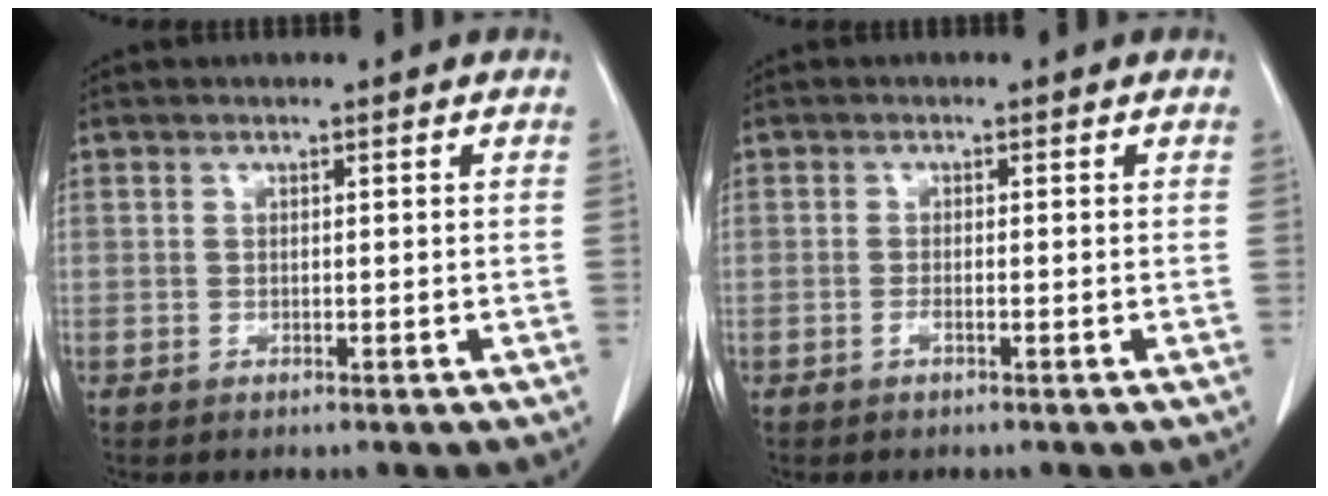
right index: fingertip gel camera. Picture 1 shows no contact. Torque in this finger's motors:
{"motor_torque": [0.13, -0.06, 0.02, 0.02]}